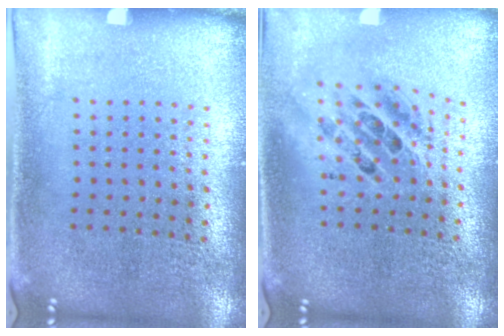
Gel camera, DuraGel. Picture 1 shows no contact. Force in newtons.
{"total": 1.8, "press": 1.4, "slide": 1.1}